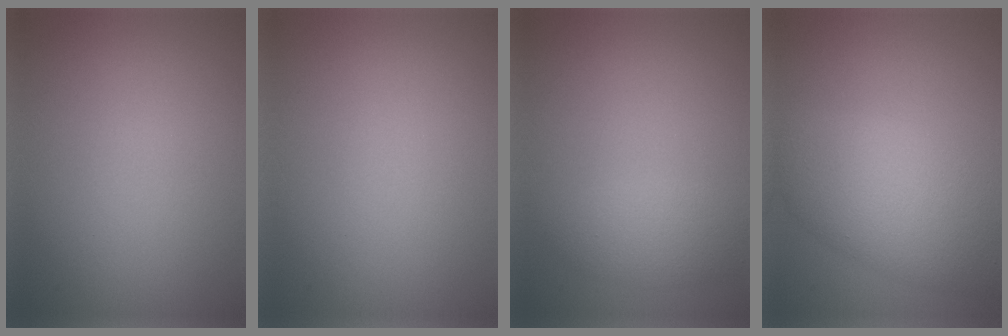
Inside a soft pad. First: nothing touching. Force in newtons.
{"total": 0.0}
{"total": 2.3, "press": 2.3, "slide": 0.0}
{"total": 6.7, "press": 6.7, "slide": 0.3}